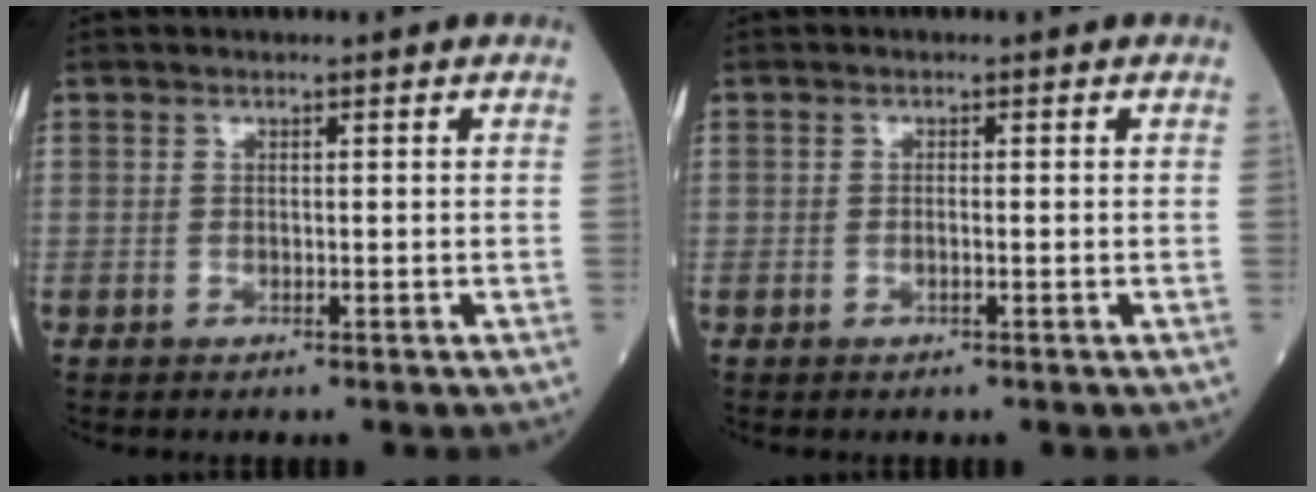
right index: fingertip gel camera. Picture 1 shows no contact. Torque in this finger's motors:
{"motor_torque": [-0.03, -0.04, -0.03, 0.00]}